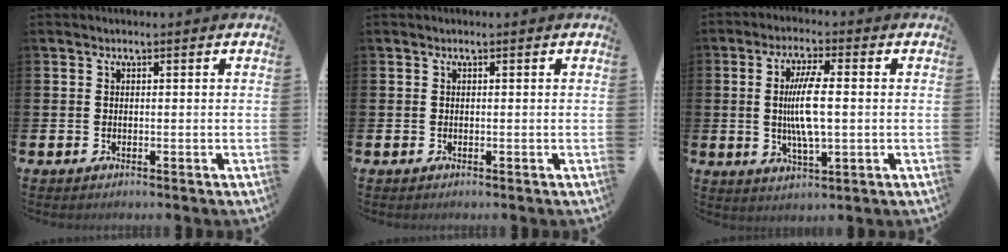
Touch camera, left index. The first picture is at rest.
{"total": 0.0}
{"total": 7.2, "force": [0.4, 2.0, 6.9], "torque": [-0.133, -0.005, -0.001]}